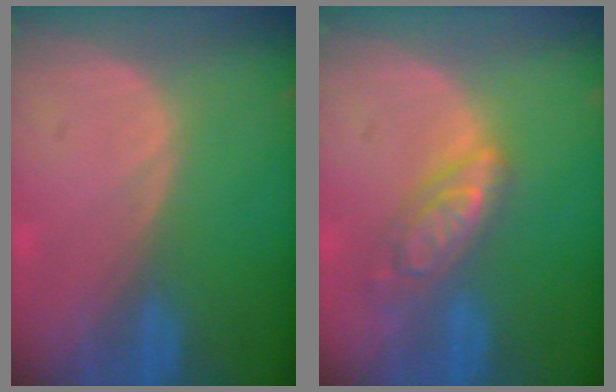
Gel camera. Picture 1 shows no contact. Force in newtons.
{"total": 6.2, "press": 5.5, "slide": 2.9}